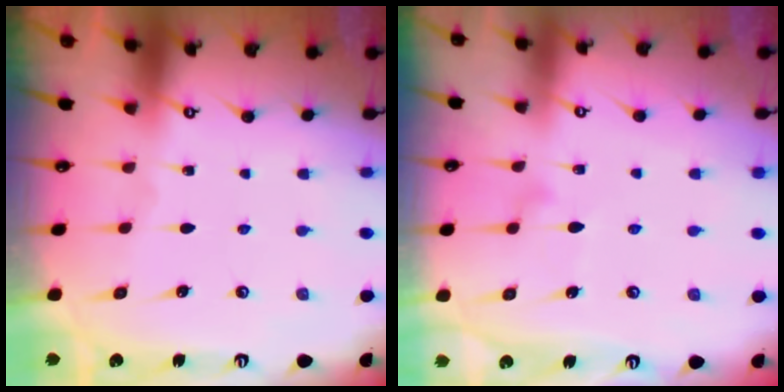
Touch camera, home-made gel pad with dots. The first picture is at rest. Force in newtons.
{"total": 7.5, "press": 7.4, "slide": 0.5}